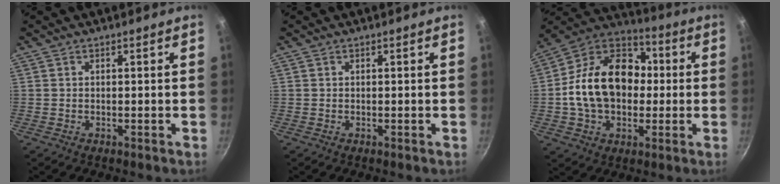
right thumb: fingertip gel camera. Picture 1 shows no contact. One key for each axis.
{"total": 0.0}
{"total": 18.2, "fx": -0.2, "fy": 13.1, "fz": 12.7, "tx": -0.186, "ty": 0.041, "tz": -0.018}